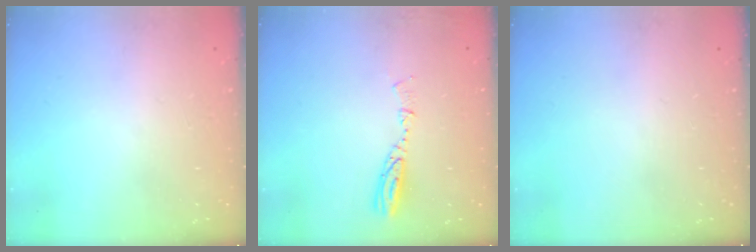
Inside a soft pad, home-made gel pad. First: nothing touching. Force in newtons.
{"total": 5.7, "press": 5.7, "slide": 0.5}
{"total": 0.0}